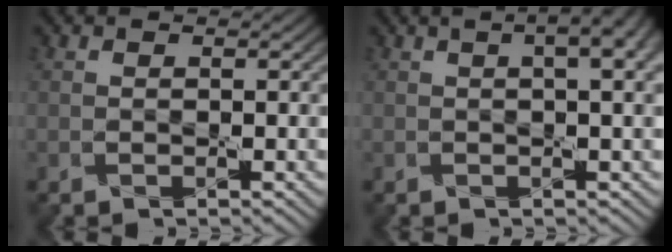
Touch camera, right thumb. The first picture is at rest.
{"total": 5.9, "force": [2.0, 1.7, 5.2], "torque": [-0.057, 0.013, 0.017]}